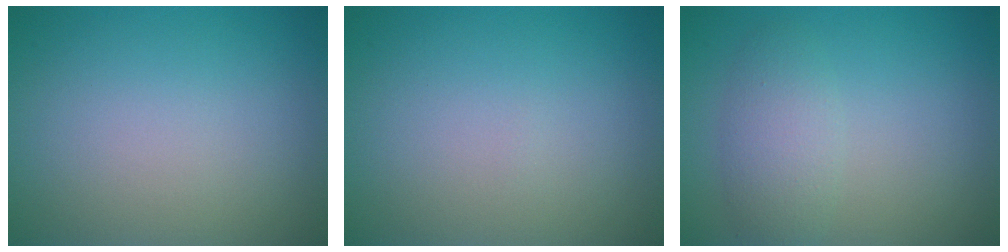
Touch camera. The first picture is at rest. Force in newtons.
{"total": 0.0}
{"total": 2.7, "press": 2.7, "slide": 0.1}